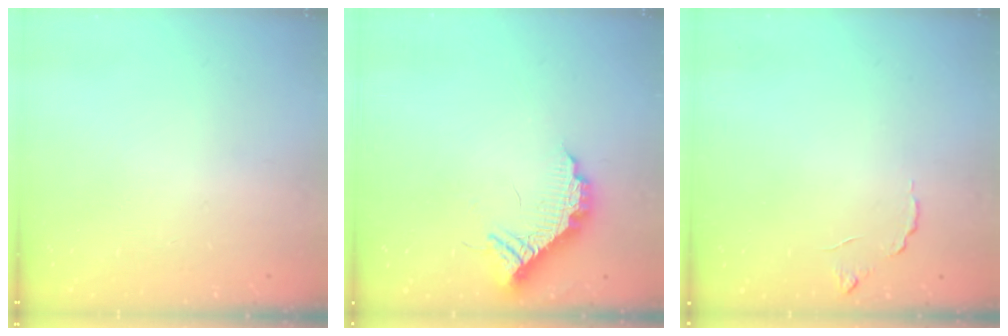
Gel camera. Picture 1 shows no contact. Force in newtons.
{"total": 11.3, "press": 11.3, "slide": 0.5}
{"total": 6.0, "press": 6.0, "slide": 0.4}